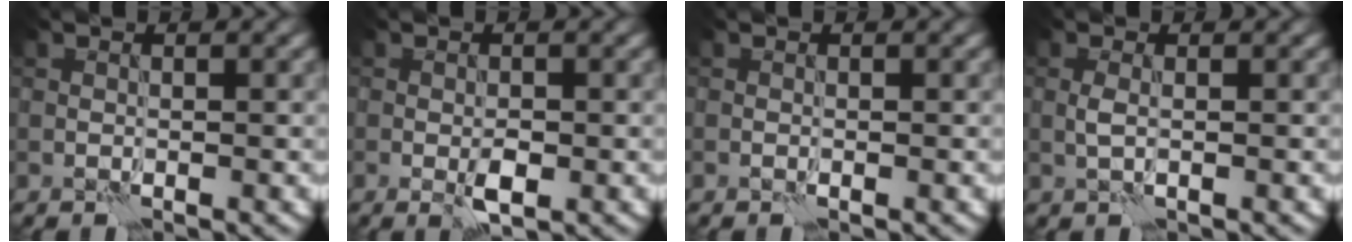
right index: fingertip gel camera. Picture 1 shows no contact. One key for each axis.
{"total": 1.8, "fx": -0.5, "fy": 0.8, "fz": 1.6, "tx": -0.027, "ty": 0.001, "tz": -0.009}
{"total": 0.0}
{"total": 1.0, "fx": 0.1, "fy": 0.2, "fz": 1.0, "tx": -0.023, "ty": 0.001, "tz": 0.000}